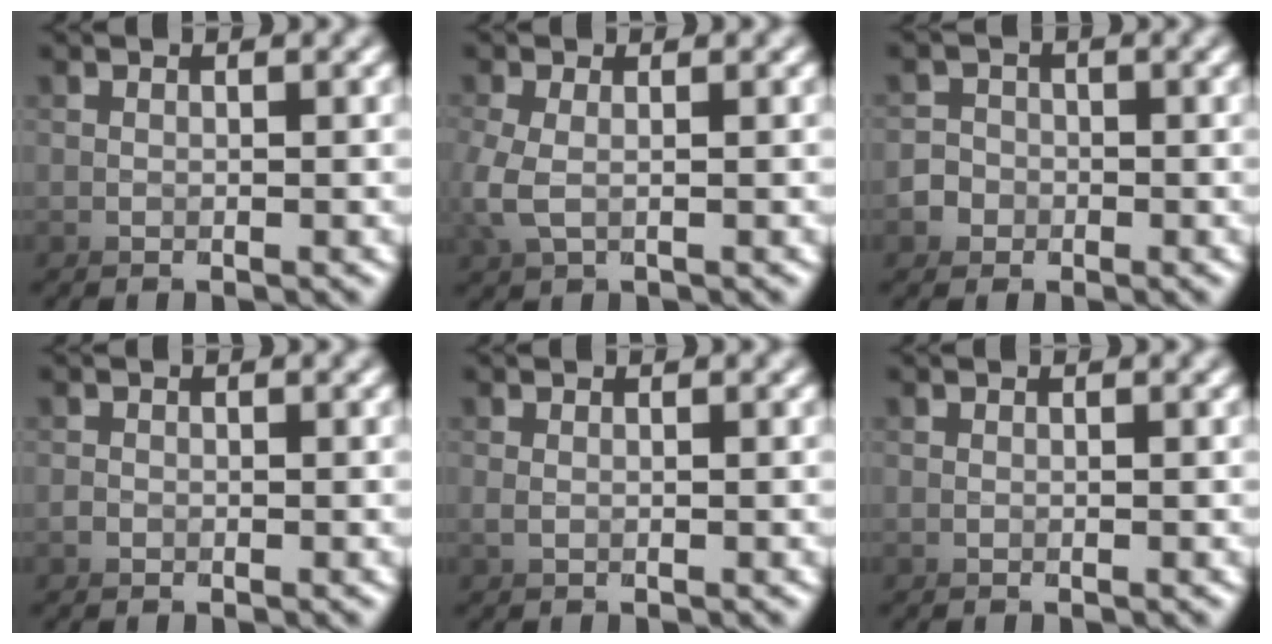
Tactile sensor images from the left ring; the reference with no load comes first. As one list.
[{"total": 1.9, "force": [-1.5, -1.2, 0.3], "torque": [-0.032, -0.009, -0.015]}, {"total": 3.6, "force": [-1.3, 2.7, -1.9], "torque": [0.014, -0.016, -0.029]}, {"total": 0.9, "force": [-0.4, 0.6, -0.4], "torque": [-0.010, -0.016, 0.000]}, {"total": 0.8, "force": [-0.1, -0.8, -0.2], "torque": [0.013, 0.006, -0.002]}, {"total": 0.0}]